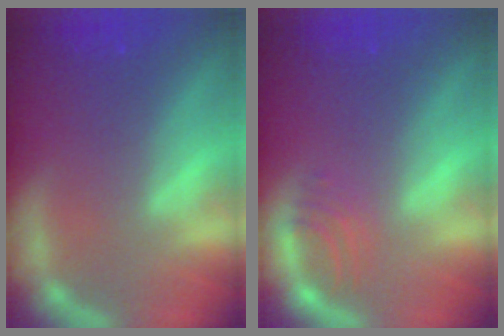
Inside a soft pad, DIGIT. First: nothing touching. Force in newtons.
{"total": 2.5}